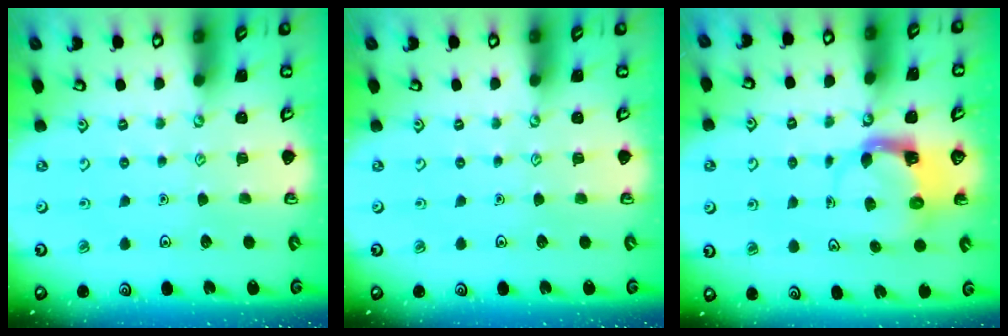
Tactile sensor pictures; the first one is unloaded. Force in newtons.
{"total": 0.0}
{"total": 3.7, "press": 3.7, "slide": 0.7}